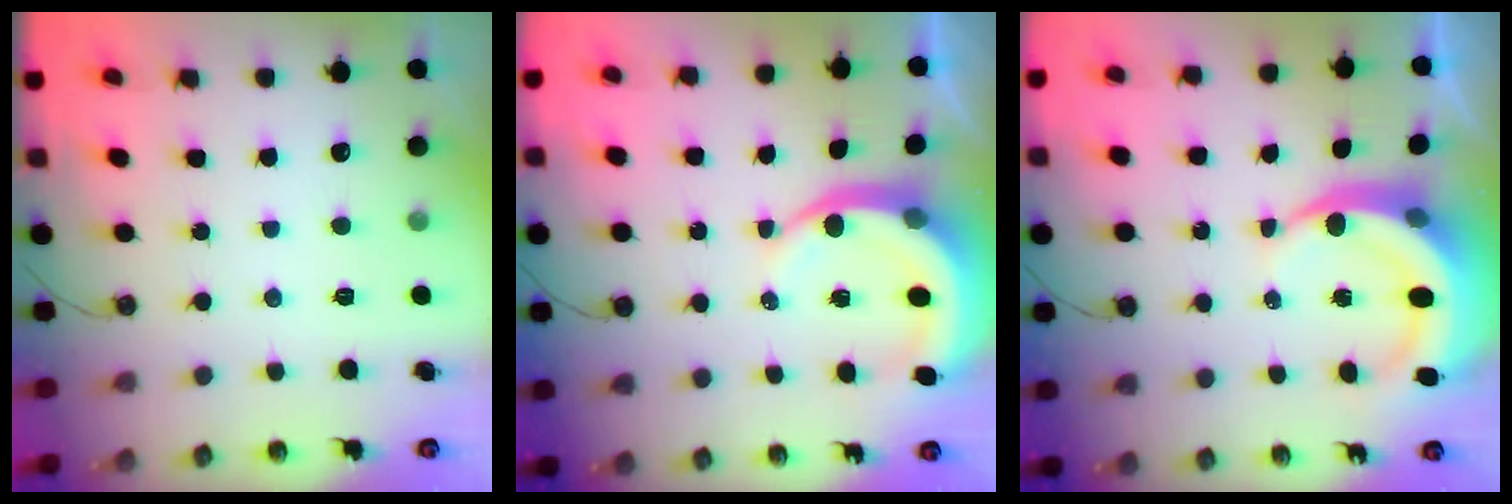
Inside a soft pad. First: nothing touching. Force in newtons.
{"total": 7.7, "press": 7.6, "slide": 1.0}
{"total": 9.9, "press": 9.8, "slide": 1.3}